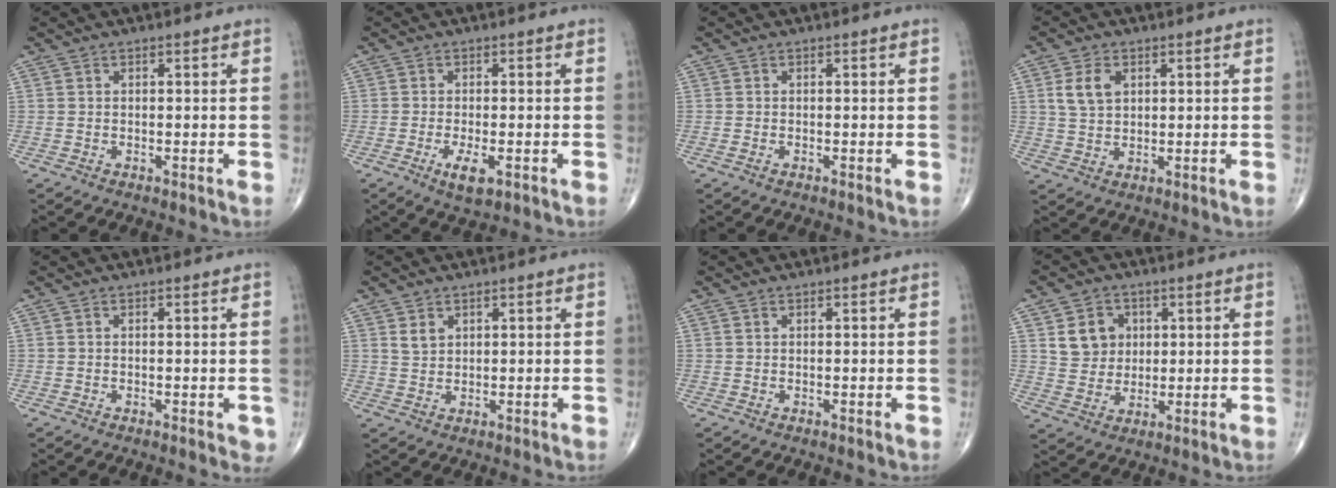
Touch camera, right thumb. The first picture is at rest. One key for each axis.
{"total": 4.4, "fx": -1.8, "fy": 1.5, "fz": 3.7, "tx": -0.066, "ty": -0.007, "tz": -0.028}
{"total": 0.6, "fx": -0.3, "fy": 0.2, "fz": 0.4, "tx": -0.009, "ty": -0.001, "tz": -0.007}
{"total": 5.4, "fx": 1.8, "fy": 3.6, "fz": 3.7, "tx": -0.064, "ty": -0.005, "tz": 0.036}
{"total": 2.2, "fx": -0.6, "fy": 0.9, "fz": 1.9, "tx": -0.009, "ty": -0.002, "tz": -0.010}
{"total": 2.3, "fx": 1.2, "fy": 1.5, "fz": 1.1, "tx": -0.015, "ty": -0.007, "tz": 0.028}
{"total": 0.0}
{"total": 6.7, "fx": 2.1, "fy": 5.7, "fz": 2.9, "tx": -0.022, "ty": -0.010, "tz": 0.041}